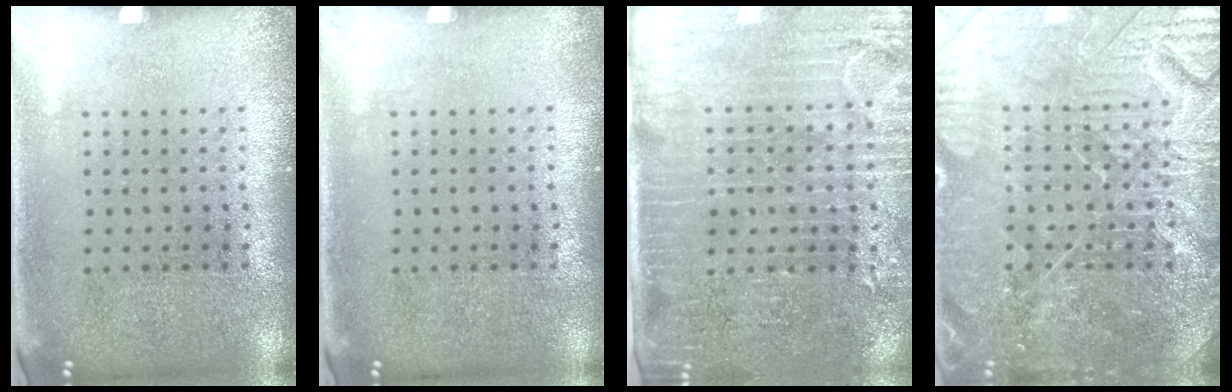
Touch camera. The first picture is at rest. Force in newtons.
{"total": 0.0}
{"total": 3.6, "press": 3.3, "slide": 1.4}
{"total": 5.0, "press": 4.9, "slide": 0.7}